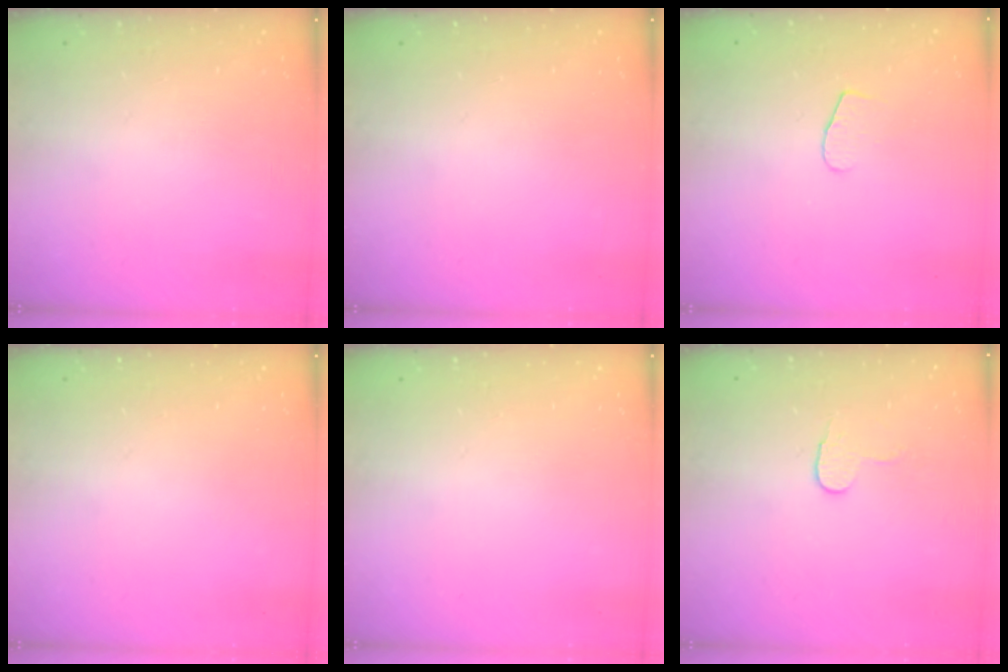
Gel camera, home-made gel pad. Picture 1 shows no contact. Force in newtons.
{"total": 0.0}
{"total": 5.4, "press": 5.4, "slide": 0.5}
{"total": 0.0}
{"total": 0.0}
{"total": 3.8, "press": 3.8, "slide": 0.3}